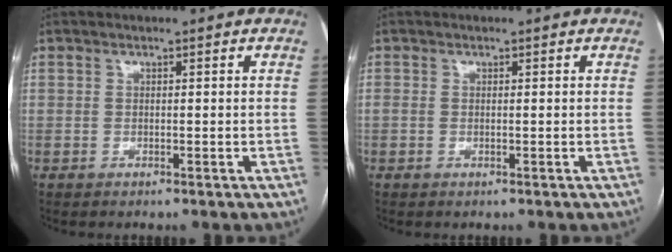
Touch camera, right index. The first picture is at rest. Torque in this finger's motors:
{"motor_torque": [0.34, 0.14, 0.19, 0.05]}